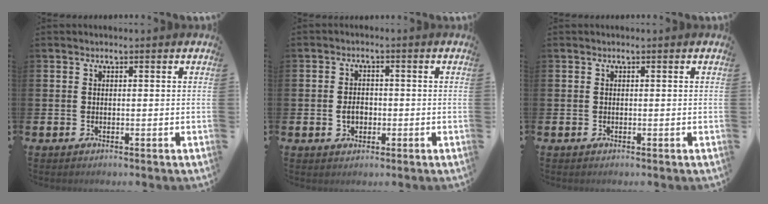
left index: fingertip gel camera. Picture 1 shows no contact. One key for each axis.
{"total": 2.5, "fx": -0.4, "fy": 1.9, "fz": 1.6, "tx": -0.017, "ty": -0.001, "tz": -0.014}
{"total": 0.0}